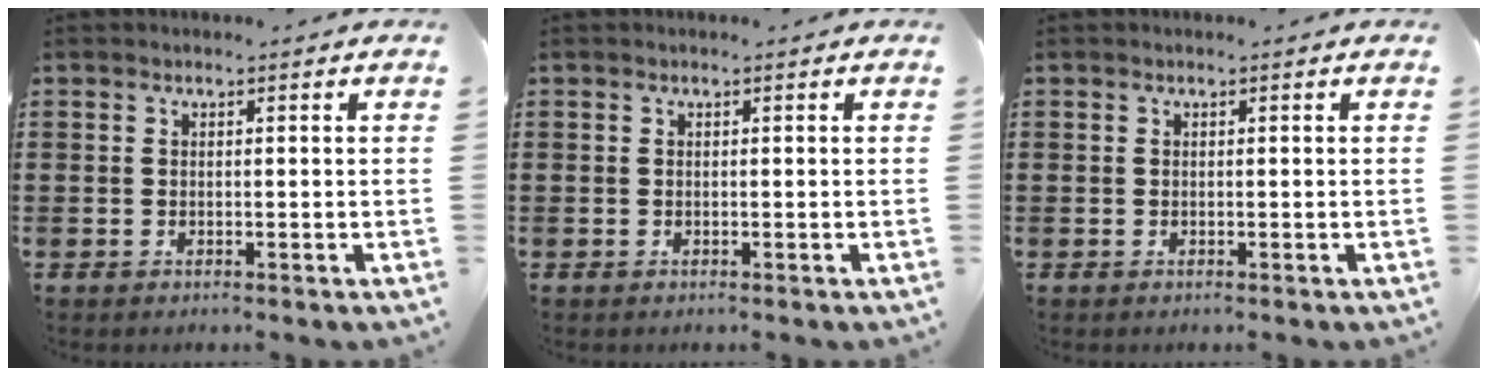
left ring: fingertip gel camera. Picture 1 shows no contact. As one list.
[{"total": 0.0}, {"total": 0.0}]